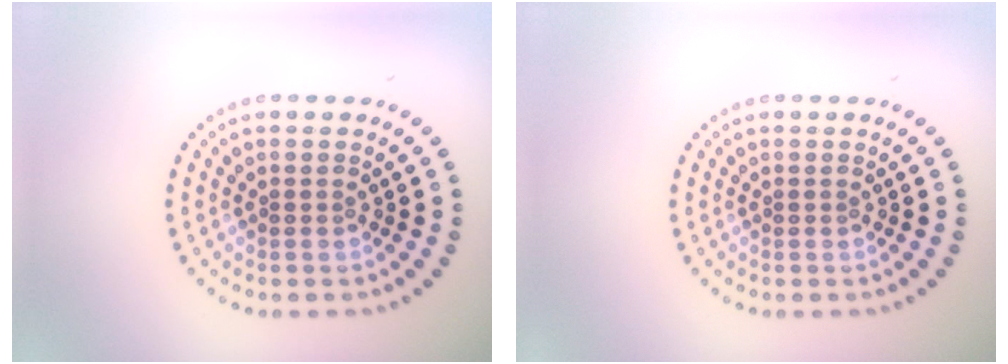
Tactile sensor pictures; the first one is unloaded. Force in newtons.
{"total": 0.0}